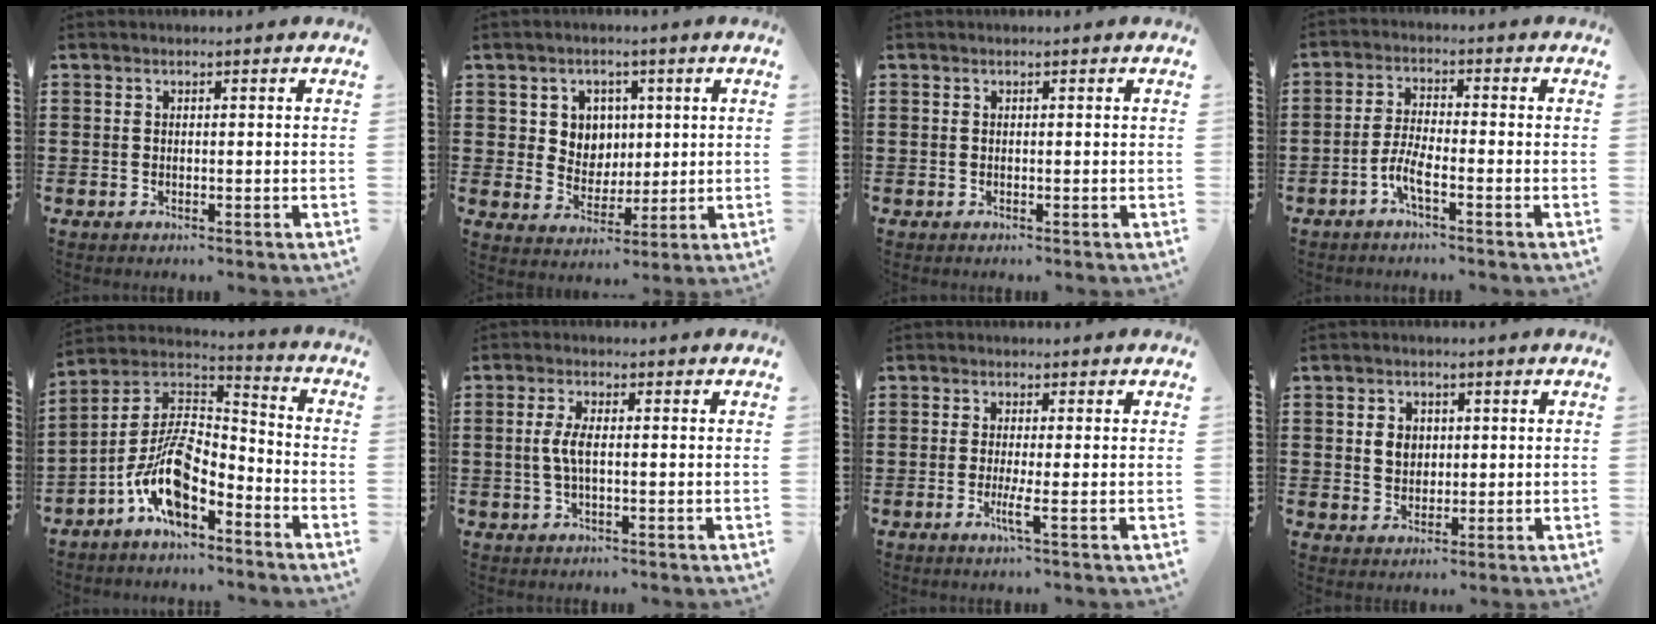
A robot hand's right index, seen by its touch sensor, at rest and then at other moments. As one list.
[{"total": 5.2, "force": [1.8, 4.7, 1.1], "torque": [-0.047, 0.014, 0.032]}, {"total": 0.0}, {"total": 4.3, "force": [-2.5, 0.6, 3.5], "torque": [-0.089, -0.011, -0.053]}, {"total": 10.5, "force": [-5.9, 4.1, 7.7], "torque": [-0.184, -0.008, -0.120]}, {"total": 3.5, "force": [-0.2, 1.0, 3.3], "torque": [-0.075, -0.003, -0.009]}, {"total": 3.1, "force": [-1.0, -0.3, 2.9], "torque": [-0.060, -0.016, -0.020]}, {"total": 3.2, "force": [0.7, 2.7, 1.6], "torque": [-0.040, 0.011, 0.010]}]